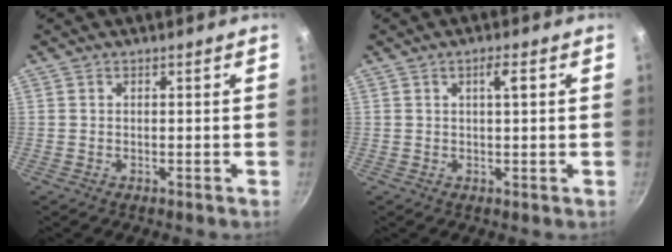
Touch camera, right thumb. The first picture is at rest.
{"total": 3.0, "force": [0.8, 0.5, 2.8], "torque": [-0.045, 0.001, 0.012]}